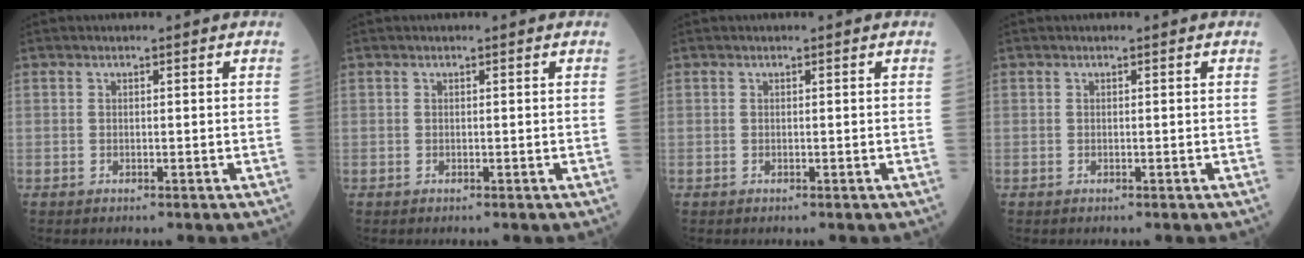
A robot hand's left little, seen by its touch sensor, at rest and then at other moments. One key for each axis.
{"total": 0.0}
{"total": 0.0}
{"total": 0.0}